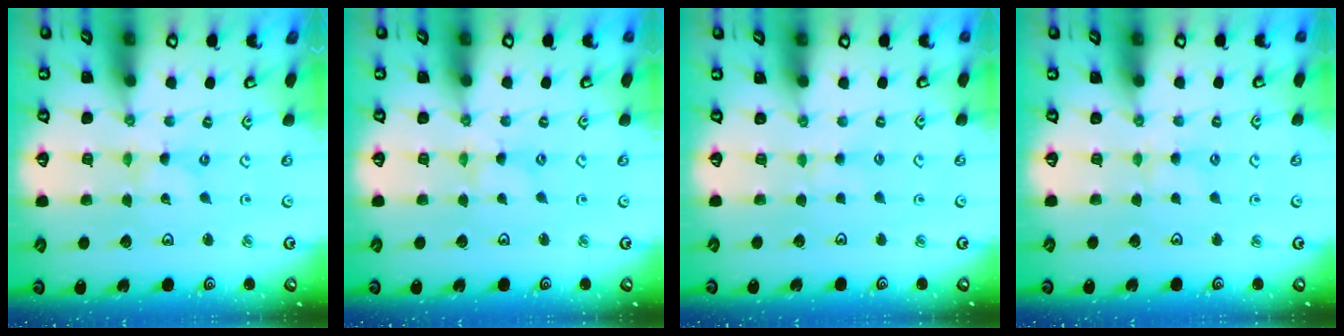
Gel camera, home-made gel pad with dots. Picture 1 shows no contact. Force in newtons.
{"total": 1.1, "press": 1.1, "slide": 0.1}
{"total": 2.2, "press": 2.2, "slide": 0.4}
{"total": 2.8, "press": 2.8, "slide": 0.3}